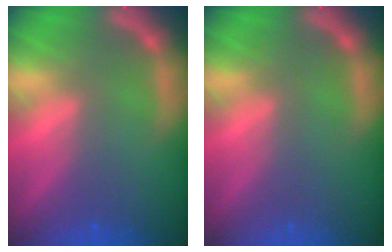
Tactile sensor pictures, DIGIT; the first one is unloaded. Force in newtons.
{"total": 0.0}